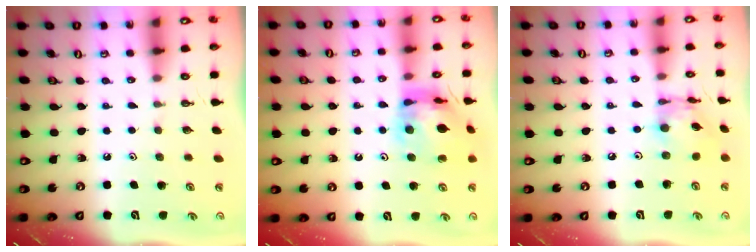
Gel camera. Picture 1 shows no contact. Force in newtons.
{"total": 13.9, "press": 13.8, "slide": 1.5}
{"total": 11.1, "press": 11.1, "slide": 0.7}